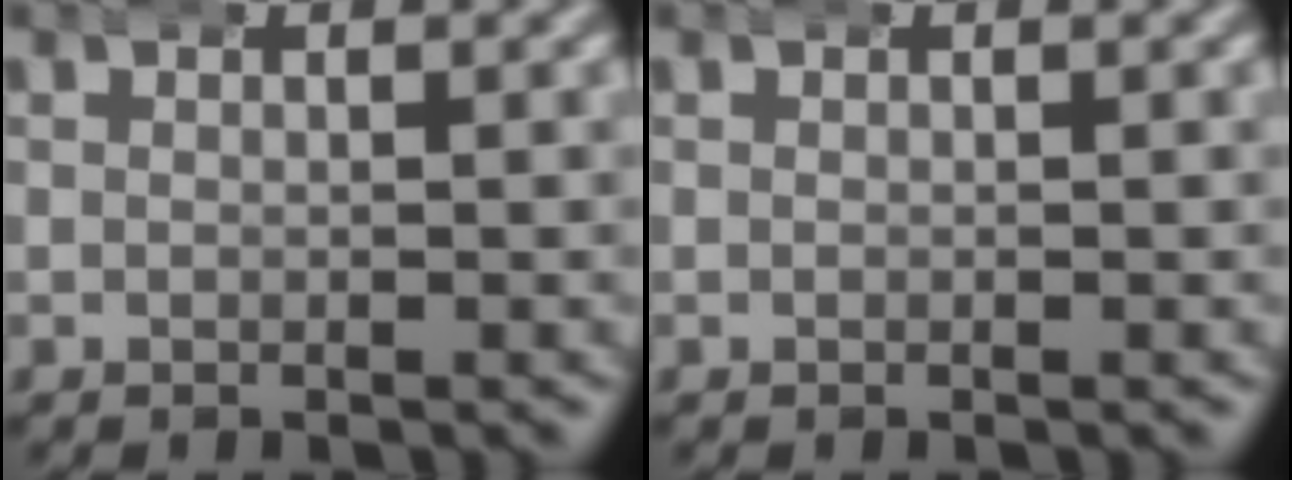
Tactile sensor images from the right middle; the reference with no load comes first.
{"total": 0.0}